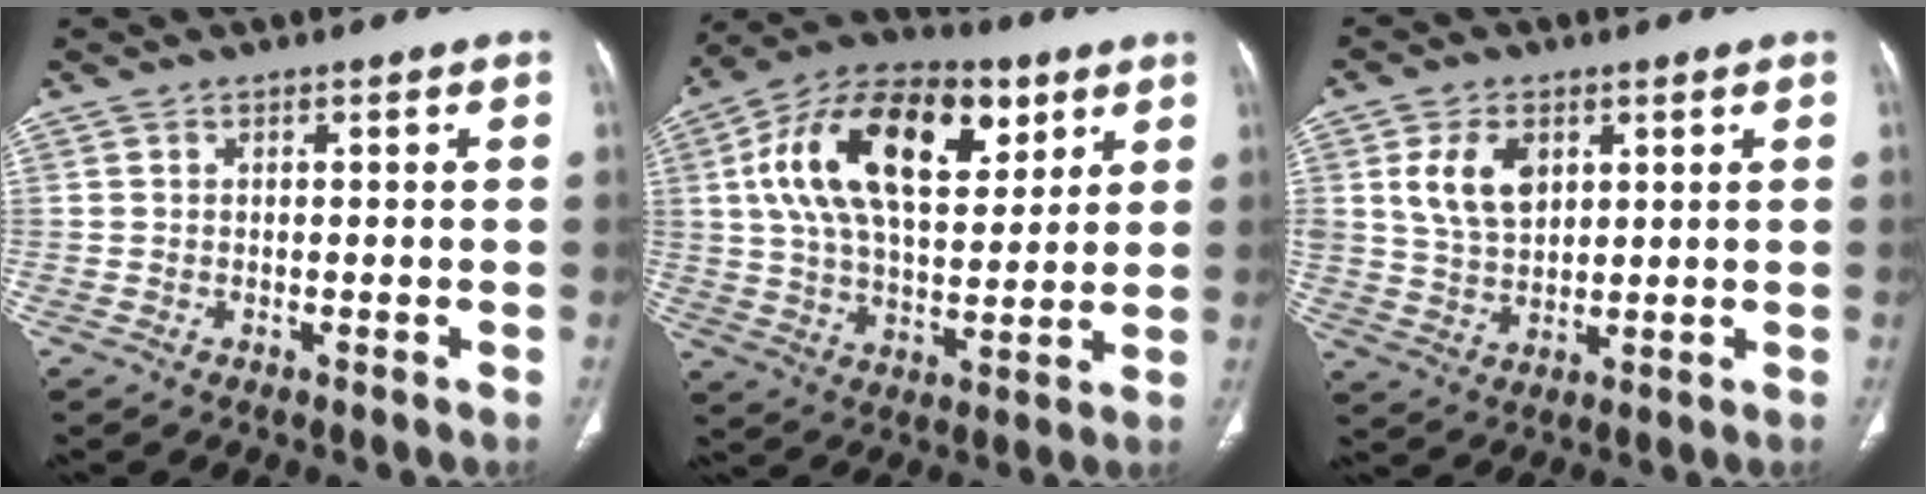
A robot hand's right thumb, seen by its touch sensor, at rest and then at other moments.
{"total": 23.8, "force": [8.3, 13.1, 18.1], "torque": [-0.299, -0.002, 0.137]}
{"total": 8.9, "force": [3.1, 5.9, 5.9], "torque": [-0.096, -0.012, 0.067]}